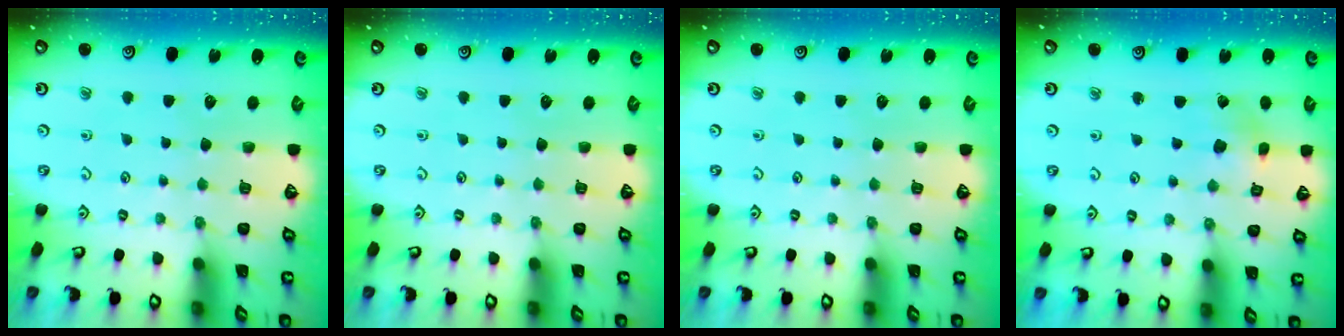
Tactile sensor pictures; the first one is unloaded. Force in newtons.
{"total": 0.0}
{"total": 0.0}
{"total": 2.2, "press": 2.2, "slide": 0.4}